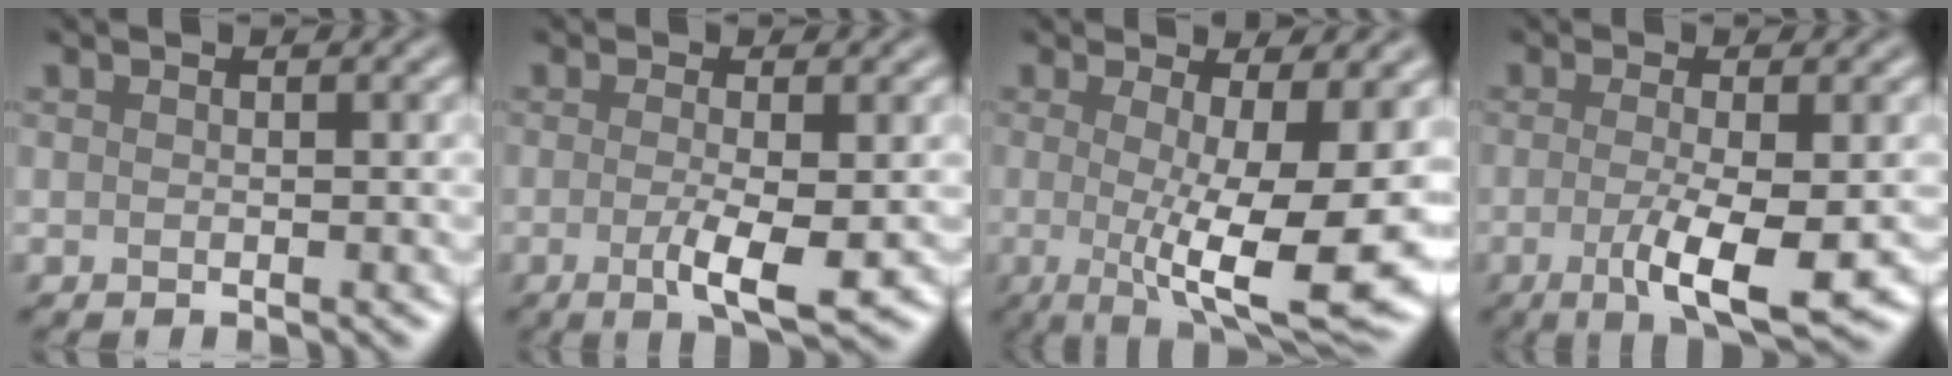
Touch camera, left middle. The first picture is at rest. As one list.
[{"total": 3.8, "force": [-0.9, 0.7, 3.6], "torque": [-0.070, -0.011, -0.017]}, {"total": 11.8, "force": [-1.2, 2.7, 11.4], "torque": [-0.146, -0.014, -0.017]}, {"total": 5.6, "force": [-1.5, 1.2, 5.2], "torque": [-0.096, -0.012, -0.029]}]